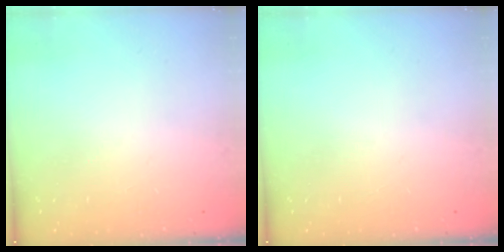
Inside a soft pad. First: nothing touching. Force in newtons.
{"total": 0.0}